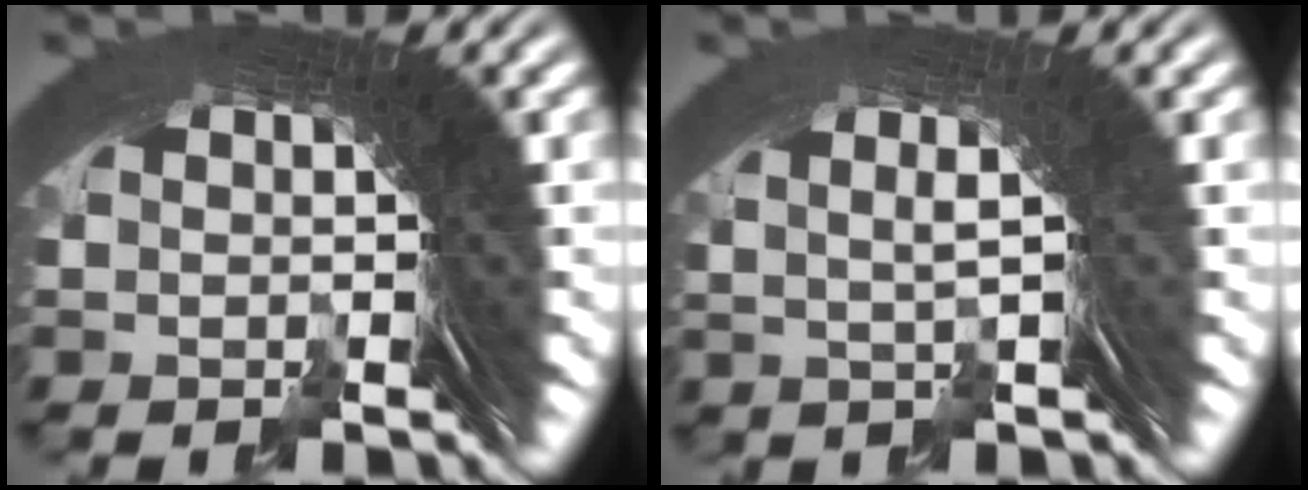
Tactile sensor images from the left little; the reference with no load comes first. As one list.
[{"total": 4.2, "force": [2.1, 0.4, 3.7], "torque": [-0.039, 0.018, 0.026]}]